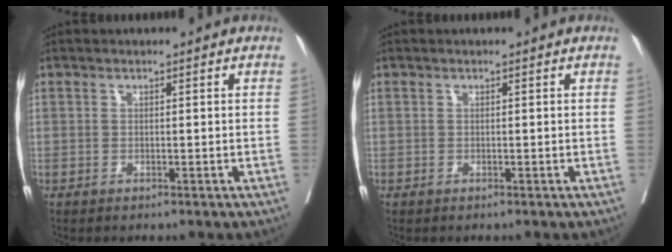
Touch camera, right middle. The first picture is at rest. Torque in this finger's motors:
{"motor_torque": [0.33, -0.35, 0.09, 0.01]}